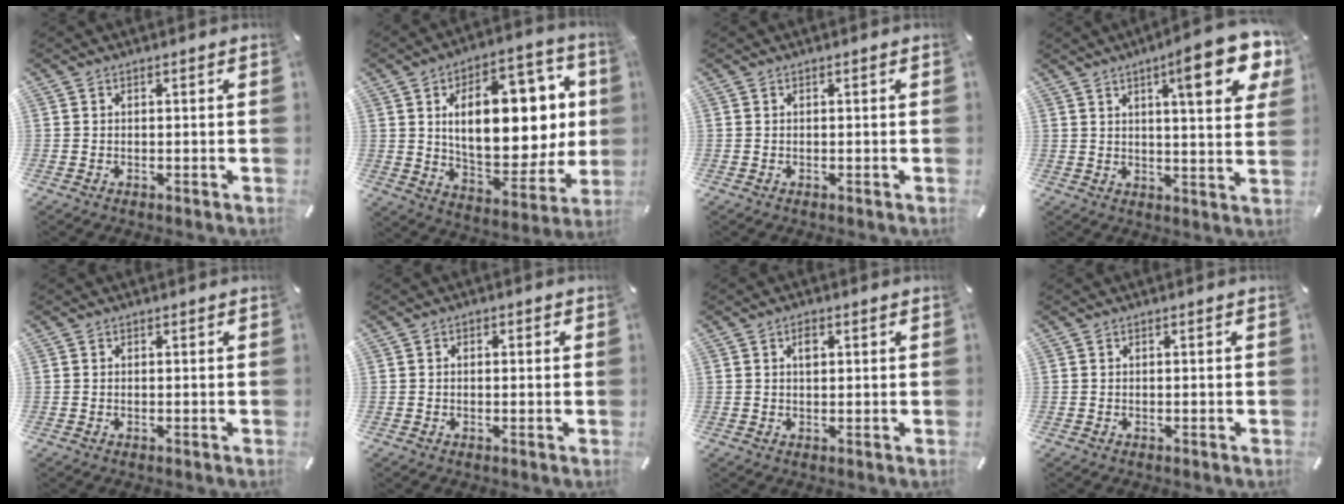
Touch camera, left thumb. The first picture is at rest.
{"total": 21.8, "force": [5.2, 12.4, 17.2], "torque": [-0.253, -0.025, 0.086]}
{"total": 0.0}
{"total": 15.1, "force": [7.9, 3.7, 12.3], "torque": [-0.165, -0.040, 0.115]}
{"total": 0.0}
{"total": 1.0, "force": [-0.1, 0.8, 0.6], "torque": [-0.004, 0.003, -0.005]}
{"total": 2.1, "force": [0.7, 1.1, 1.7], "torque": [-0.028, 0.002, 0.010]}
{"total": 0.0}